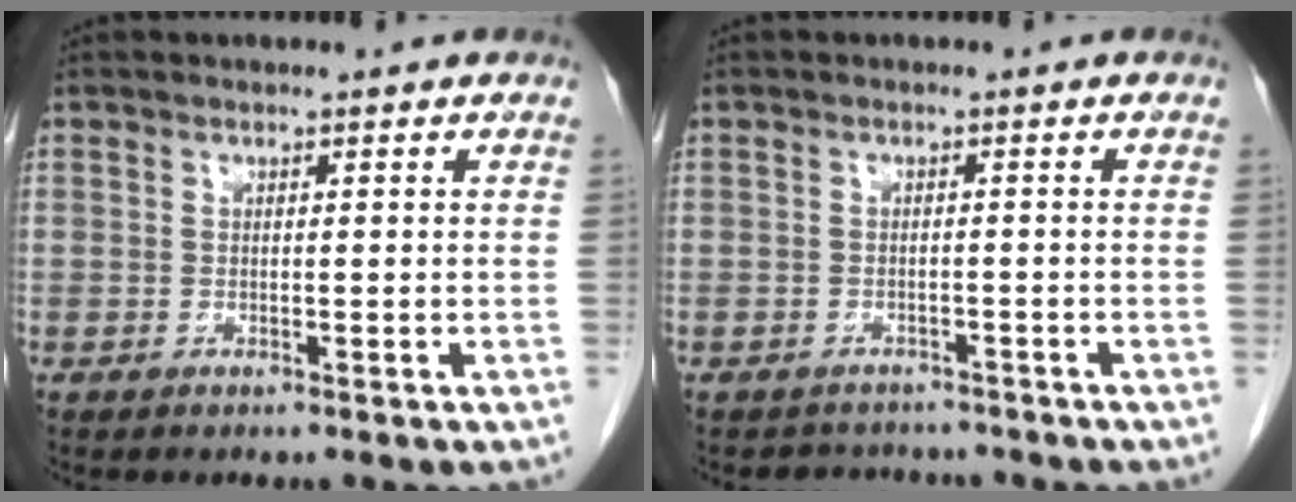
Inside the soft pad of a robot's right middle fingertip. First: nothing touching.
{"total": 3.8, "force": [-3.5, 1.4, 0.0], "torque": [-0.003, 0.002, -0.047]}